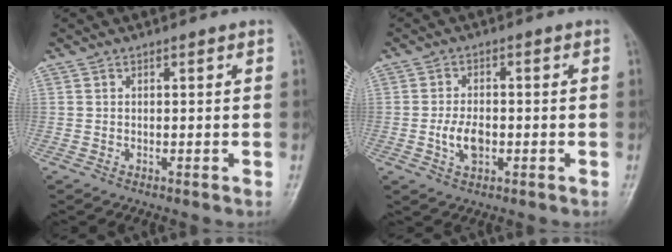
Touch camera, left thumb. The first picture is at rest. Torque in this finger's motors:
{"motor_torque": [-0.11, 0.43, 0.51, 0.14, 0.05]}